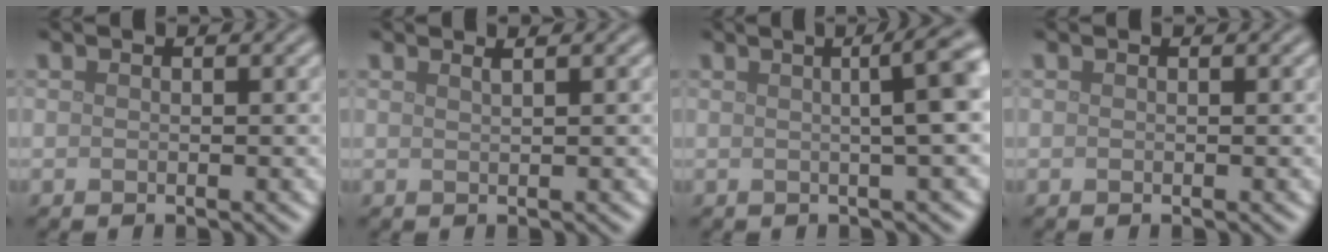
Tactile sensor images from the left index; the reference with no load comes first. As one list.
[{"total": 1.3, "force": [0.9, 0.5, 0.8], "torque": [-0.002, 0.004, 0.003]}, {"total": 6.3, "force": [1.1, 1.8, 5.9], "torque": [-0.039, 0.031, 0.002]}, {"total": 0.0}]